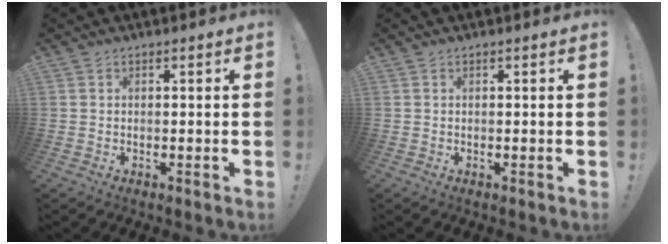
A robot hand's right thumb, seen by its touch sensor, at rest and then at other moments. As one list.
[{"total": 0.0}]